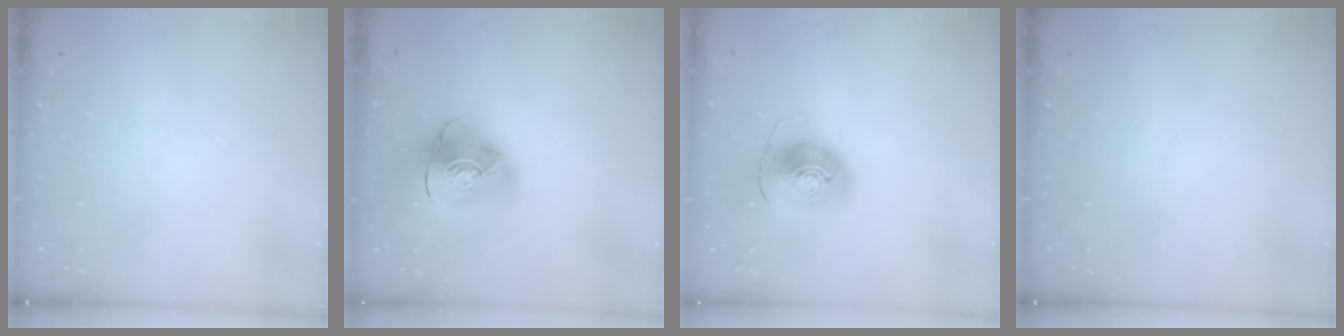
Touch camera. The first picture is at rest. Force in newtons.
{"total": 13.5, "press": 13.4, "slide": 1.9}
{"total": 10.2, "press": 10.1, "slide": 1.1}
{"total": 0.0}